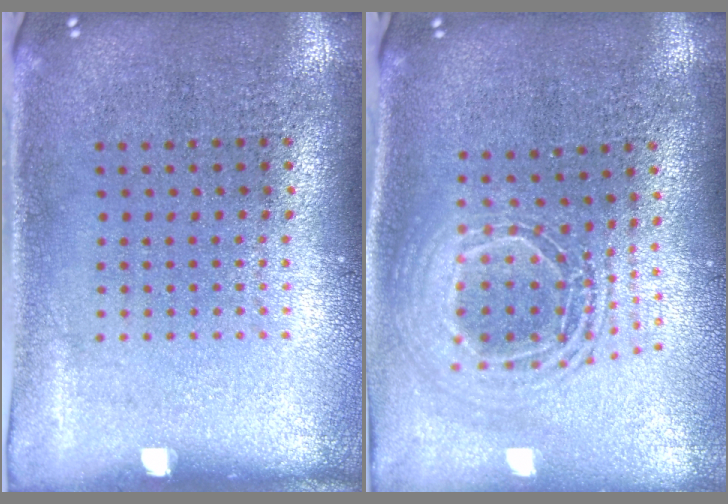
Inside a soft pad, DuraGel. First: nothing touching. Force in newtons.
{"total": 2.0, "press": 1.6, "slide": 1.3}